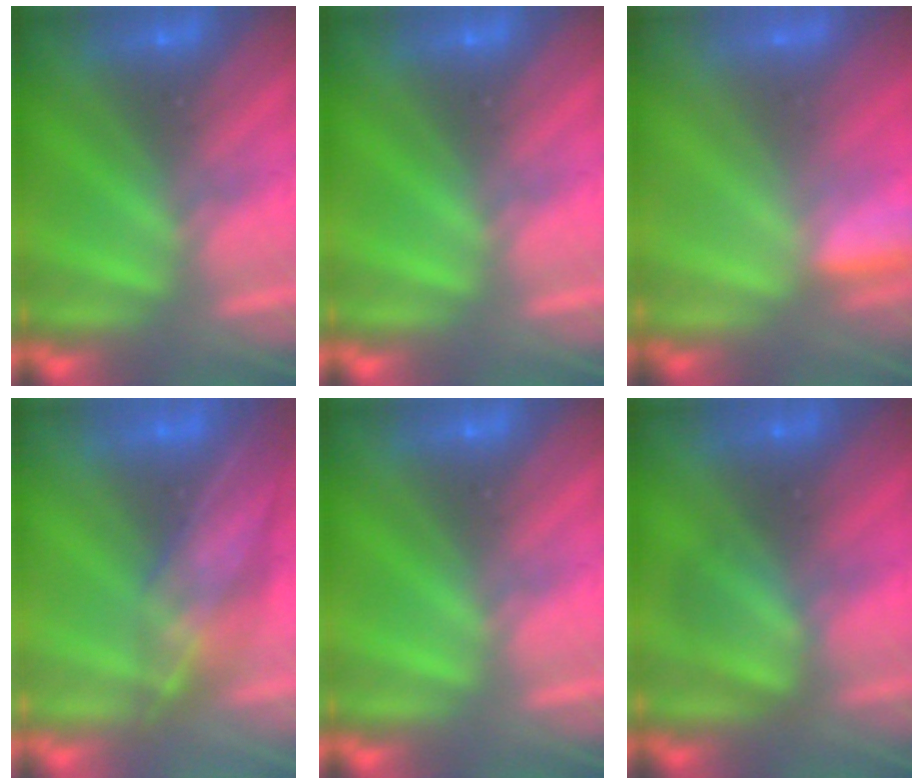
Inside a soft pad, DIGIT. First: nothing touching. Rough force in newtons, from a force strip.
{"total": 0.0}
{"total": 2.9}
{"total": 4.1}
{"total": 0.0}
{"total": 2.5}